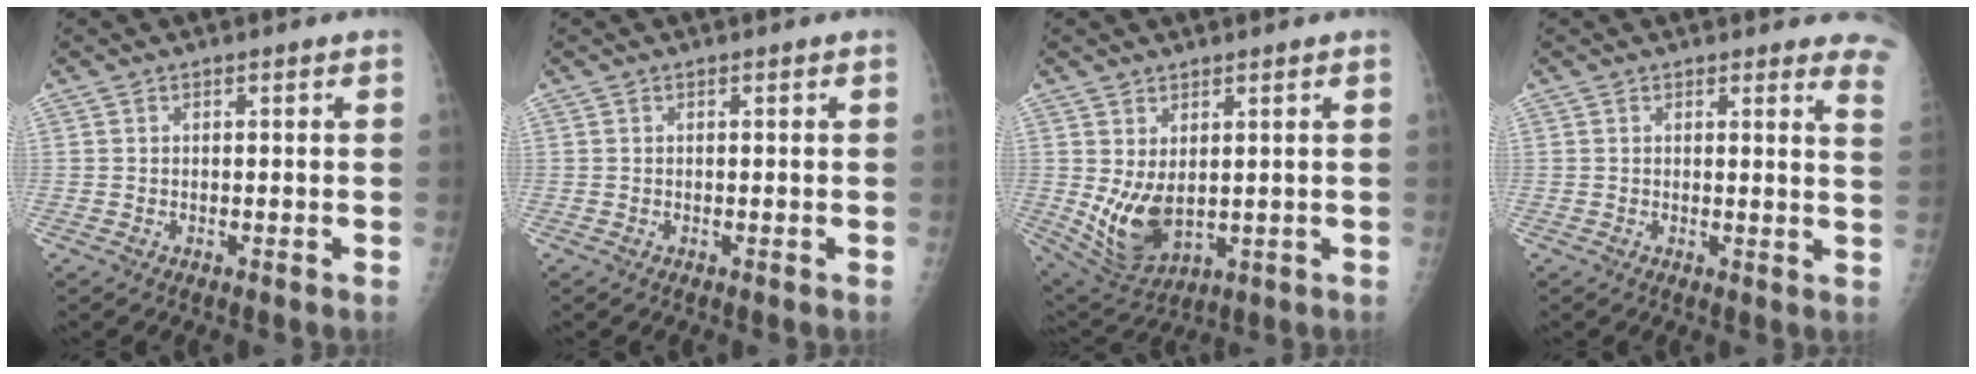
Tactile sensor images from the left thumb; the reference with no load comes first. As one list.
[{"total": 0.0}, {"total": 9.5, "force": [0.8, 5.4, 7.7], "torque": [-0.129, -0.024, 0.039]}, {"total": 7.0, "force": [6.7, 1.1, 1.6], "torque": [0.010, -0.055, 0.039]}]